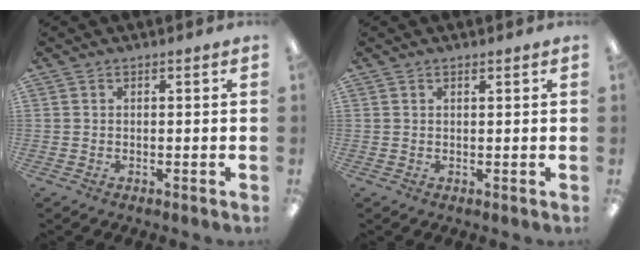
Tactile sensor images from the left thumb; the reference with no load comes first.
{"total": 0.6, "force": [0.5, 0.2, 0.2], "torque": [-0.006, 0.000, 0.009]}